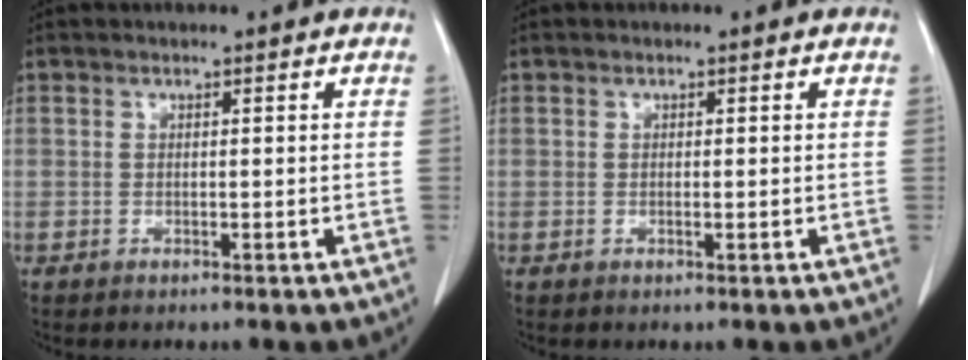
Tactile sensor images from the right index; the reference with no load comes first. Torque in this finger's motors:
{"motor_torque": [-0.07, 0.04, -0.01, 0.01]}